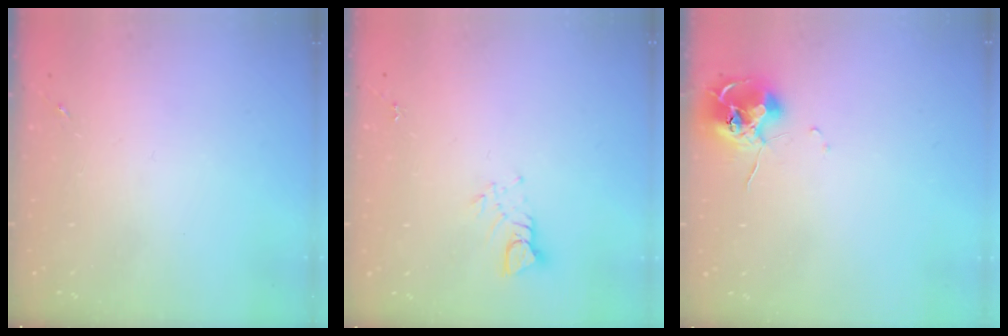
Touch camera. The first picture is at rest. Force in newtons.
{"total": 3.5, "press": 3.5, "slide": 0.3}
{"total": 9.8, "press": 9.8, "slide": 0.5}